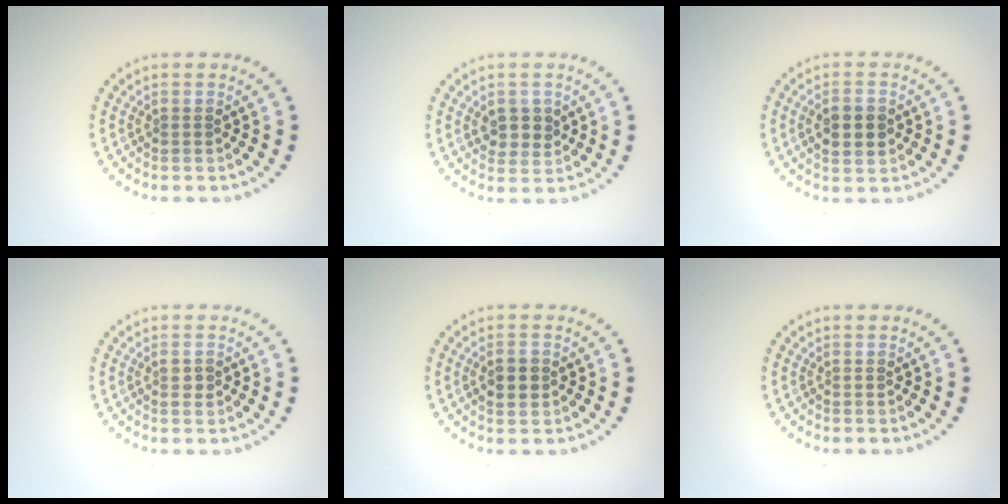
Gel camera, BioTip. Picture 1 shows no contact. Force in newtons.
{"total": 2.4, "press": 2.3, "slide": 0.7}
{"total": 3.0, "press": 3.0, "slide": 0.2}
{"total": 1.1, "press": 1.1, "slide": 0.1}
{"total": 2.4, "press": 2.4, "slide": 0.2}
{"total": 0.0}